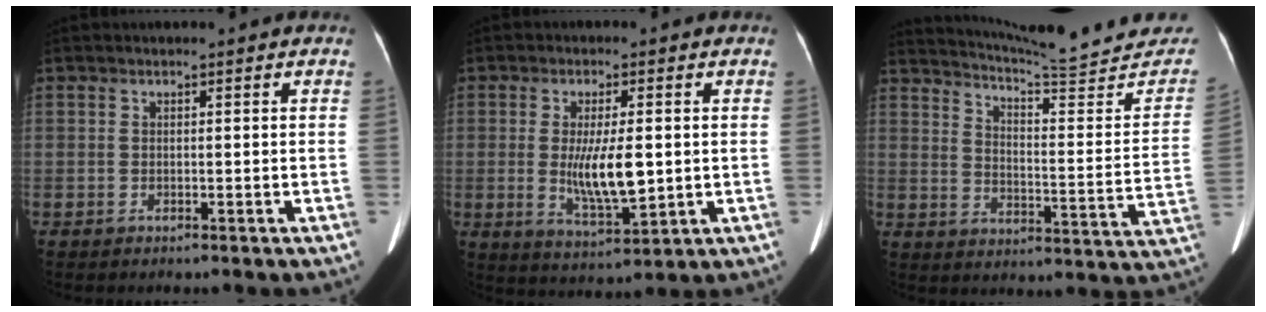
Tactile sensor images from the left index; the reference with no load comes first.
{"total": 8.3, "force": [-0.2, 2.1, 8.0], "torque": [-0.153, -0.020, 0.001]}
{"total": 22.3, "force": [21.1, 0.8, 7.2], "torque": [-0.101, -0.089, 0.266]}